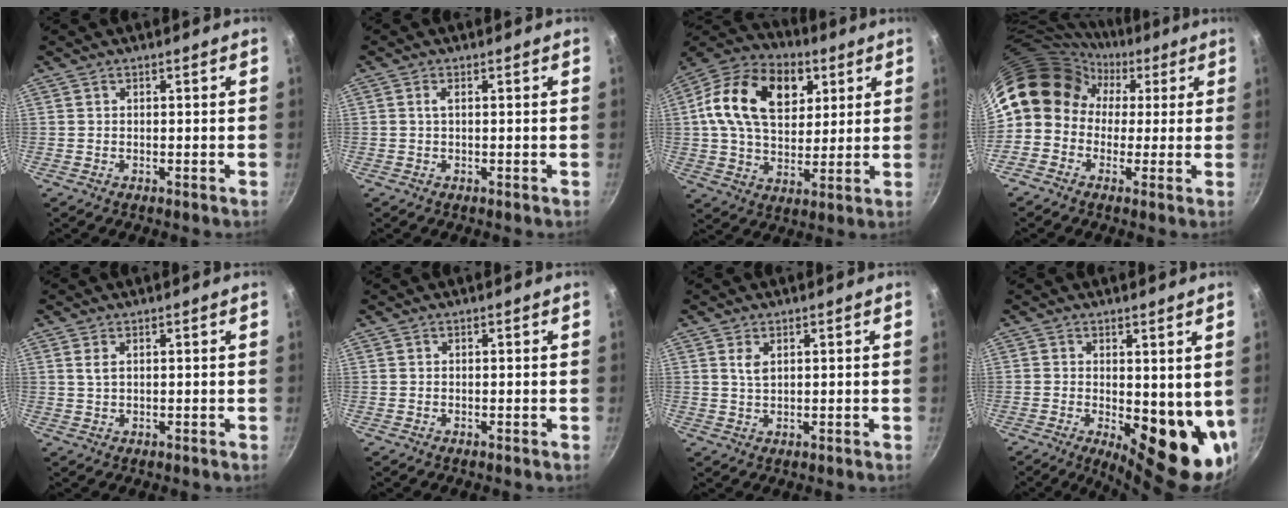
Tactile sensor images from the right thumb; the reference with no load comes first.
{"total": 1.1, "force": [0.1, 0.3, 1.0], "torque": [-0.022, 0.002, 0.003]}
{"total": 20.7, "force": [6.1, 13.8, 14.2], "torque": [-0.222, 0.002, 0.092]}
{"total": 13.8, "force": [1.5, 12.1, 6.5], "torque": [-0.089, 0.043, 0.001]}
{"total": 1.8, "force": [0.7, 0.9, 1.4], "torque": [-0.028, -0.003, 0.016]}
{"total": 0.0}
{"total": 2.4, "force": [1.0, 1.2, 1.8], "torque": [-0.033, -0.007, 0.021]}
{"total": 14.9, "force": [-2.1, 6.3, 13.3], "torque": [-0.154, -0.029, -0.018]}